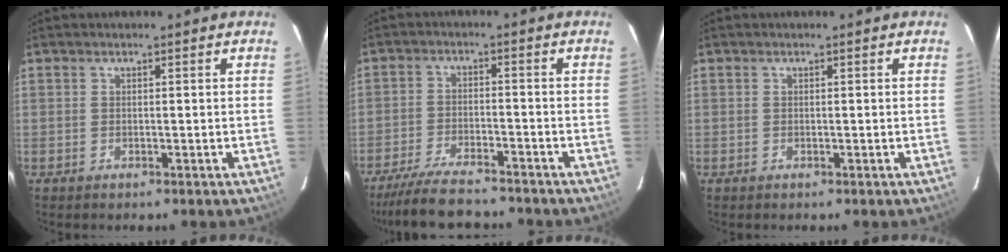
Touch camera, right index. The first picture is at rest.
{"total": 12.5, "force": [-11.0, 2.5, 5.4], "torque": [-0.127, -0.016, -0.183]}
{"total": 0.0}